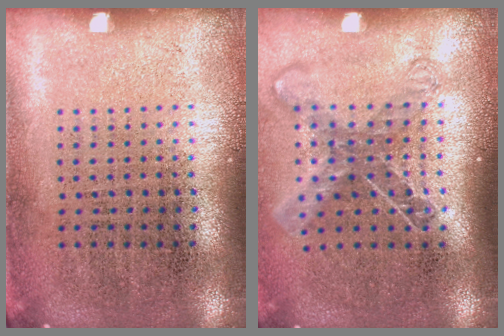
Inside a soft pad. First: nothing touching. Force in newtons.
{"total": 1.6, "press": 1.3, "slide": 1.0}